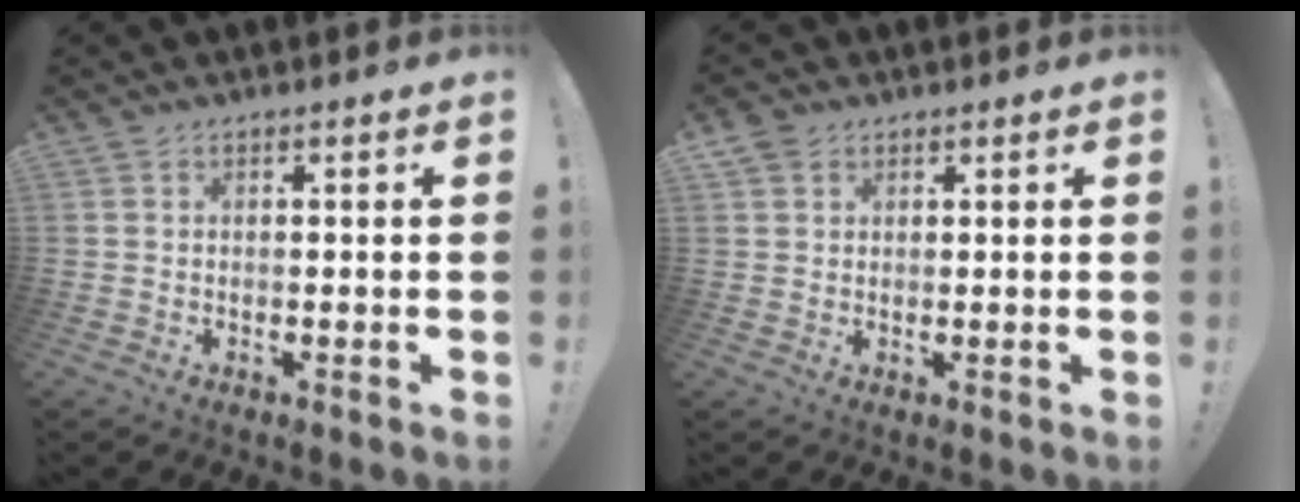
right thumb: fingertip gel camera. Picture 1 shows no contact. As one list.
[{"total": 2.8, "force": [1.8, 2.1, 0.4], "torque": [0.002, -0.008, 0.033]}]